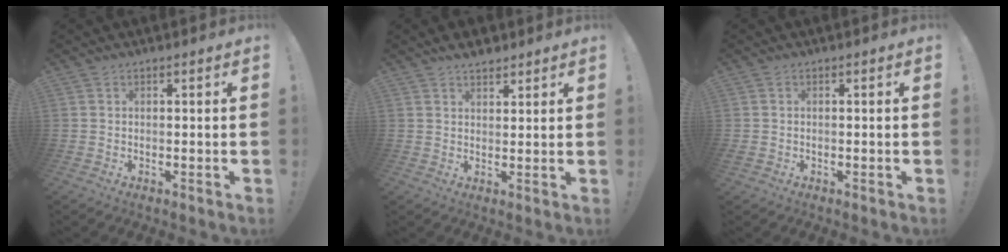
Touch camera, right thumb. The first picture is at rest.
{"total": 4.1, "force": [3.6, 1.7, 1.2], "torque": [-0.015, -0.020, 0.064]}
{"total": 0.6, "force": [-0.3, 0.6, 0.1], "torque": [-0.001, 0.001, -0.005]}